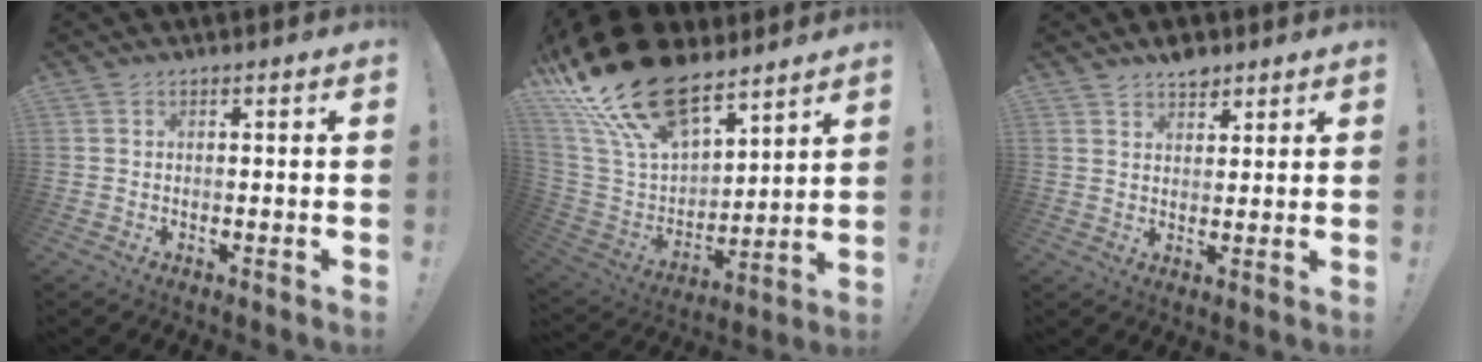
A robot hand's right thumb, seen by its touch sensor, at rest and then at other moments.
{"total": 25.5, "force": [17.1, 12.8, 13.9], "torque": [-0.268, -0.106, 0.330]}
{"total": 4.9, "force": [4.0, 2.6, 1.2], "torque": [0.004, -0.028, 0.069]}